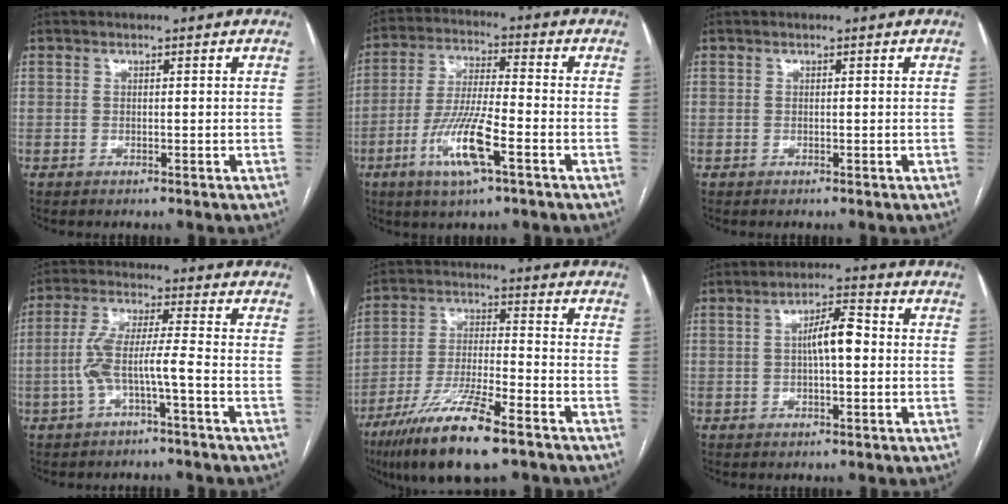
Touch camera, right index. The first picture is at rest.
{"total": 11.0, "force": [-4.7, 1.4, 9.8], "torque": [-0.197, -0.012, -0.088]}
{"total": 0.0}
{"total": 7.1, "force": [-2.3, 0.2, 6.7], "torque": [-0.141, 0.020, -0.043]}
{"total": 14.6, "force": [-9.3, 1.8, 11.0], "torque": [-0.218, -0.032, -0.167]}
{"total": 5.7, "force": [0.1, 1.5, 5.5], "torque": [-0.099, 0.018, 0.001]}